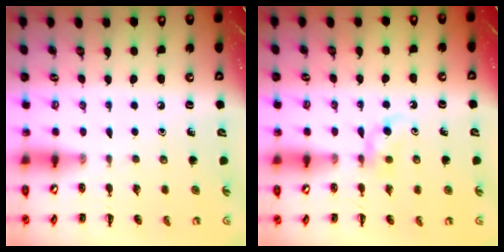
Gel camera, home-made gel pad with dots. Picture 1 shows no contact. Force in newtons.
{"total": 3.4, "press": 3.1, "slide": 1.5}